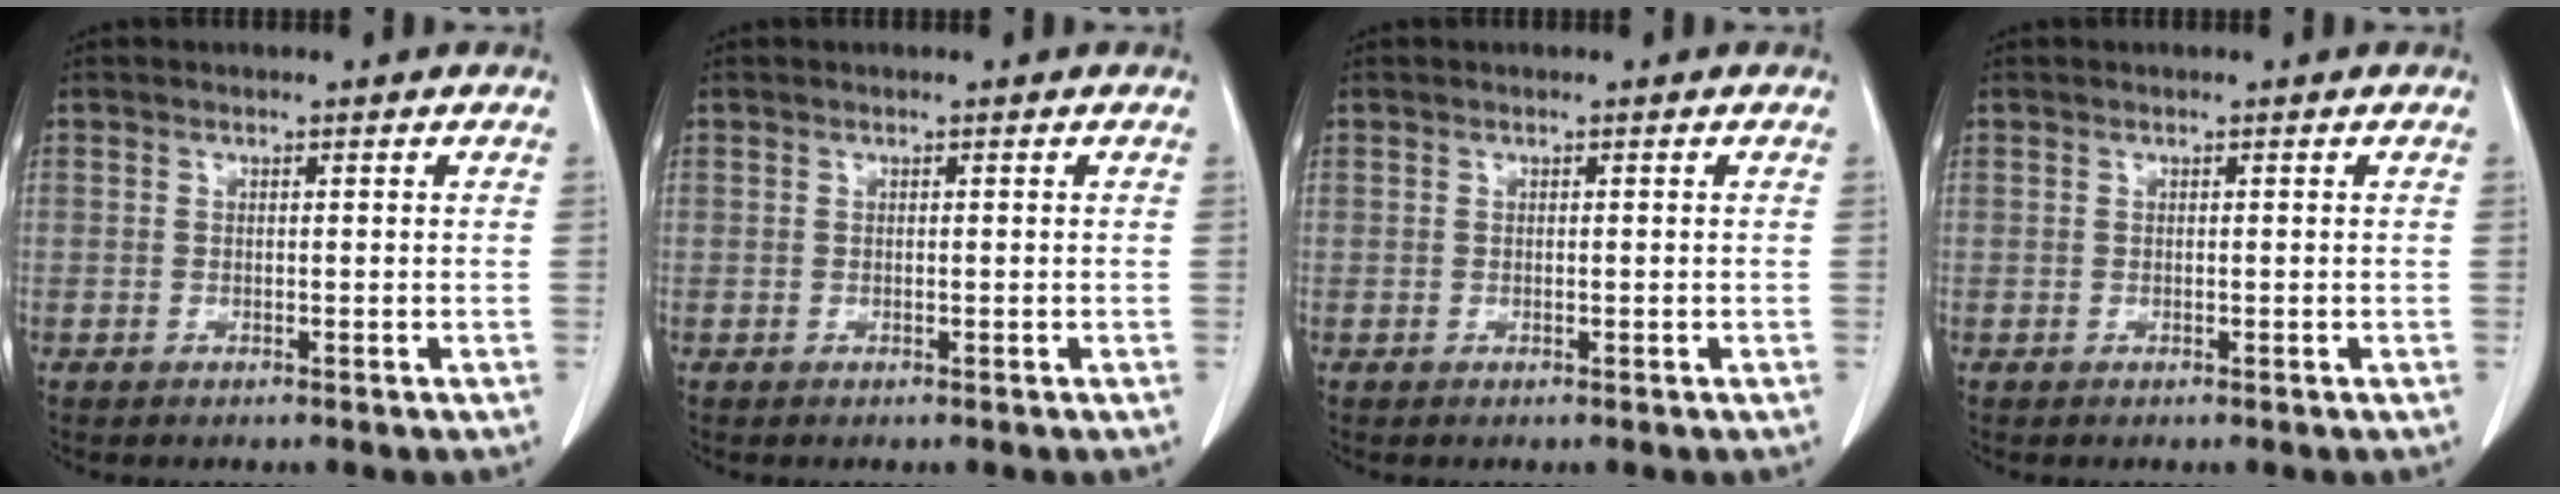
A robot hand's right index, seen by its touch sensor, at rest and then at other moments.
{"total": 0.0}
{"total": 0.0}
{"total": 0.0}